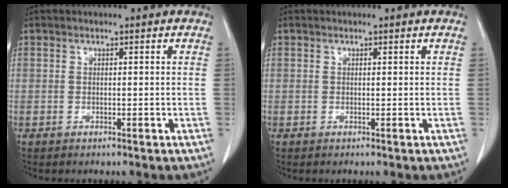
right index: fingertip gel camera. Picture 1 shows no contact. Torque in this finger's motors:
{"motor_torque": [0.08, 0.00, 0.02, 0.00]}